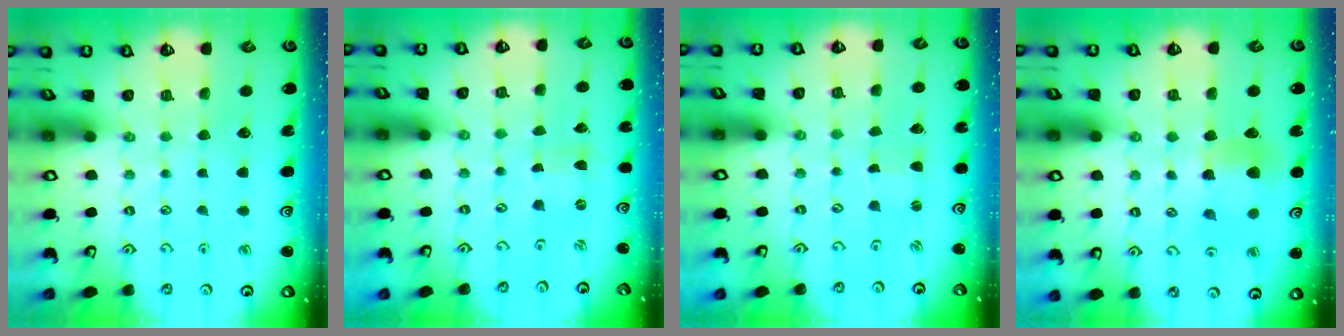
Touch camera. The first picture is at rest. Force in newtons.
{"total": 0.0}
{"total": 0.6, "press": 0.6, "slide": 0.0}
{"total": 7.1, "press": 7.0, "slide": 0.6}